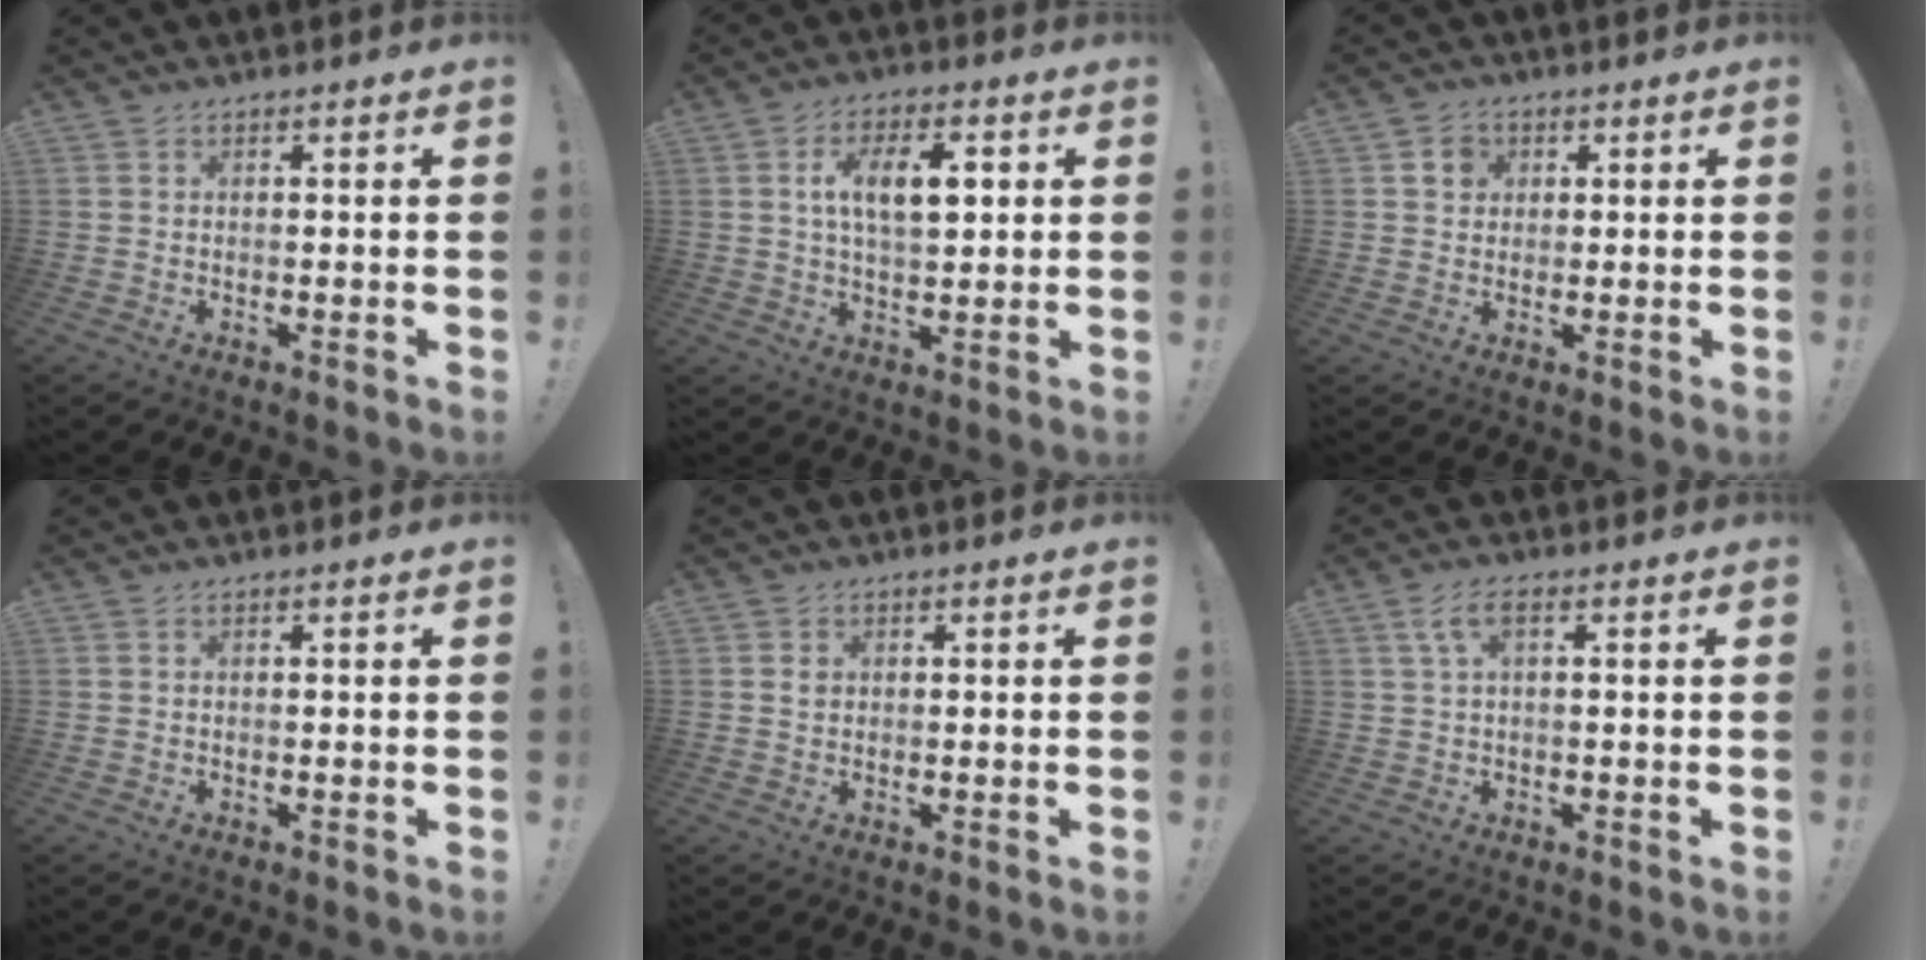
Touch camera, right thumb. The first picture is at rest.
{"total": 10.6, "force": [2.3, 5.3, 8.9], "torque": [-0.142, 0.009, 0.038]}
{"total": 4.5, "force": [1.7, 4.0, 1.4], "torque": [-0.016, -0.002, 0.030]}
{"total": 0.0}
{"total": 1.1, "force": [0.3, 1.0, 0.3], "torque": [0.005, -0.002, 0.003]}
{"total": 4.6, "force": [1.4, 1.5, 4.1], "torque": [-0.076, 0.005, 0.025]}